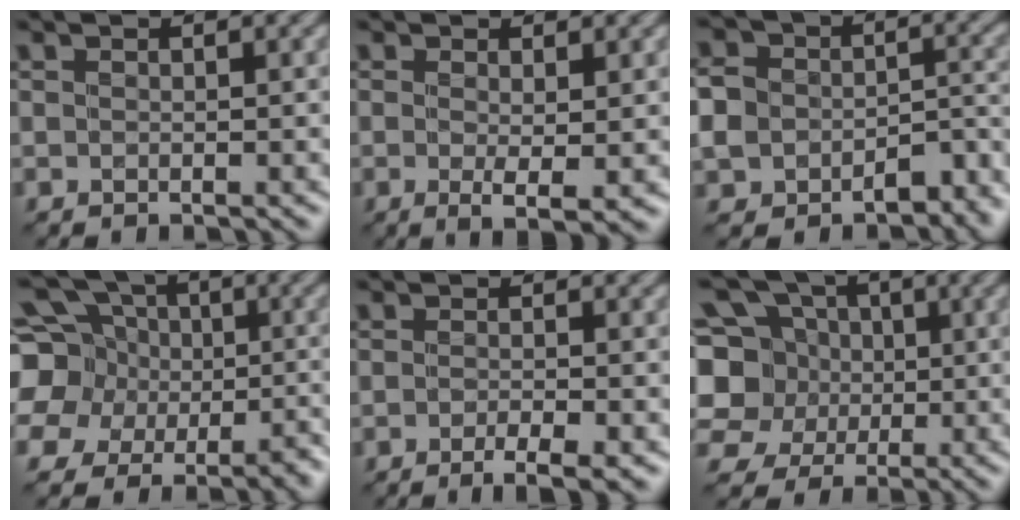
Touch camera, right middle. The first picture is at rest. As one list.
[{"total": 2.5, "force": [0.1, 0.5, 2.4], "torque": [-0.046, -0.009, 0.002]}, {"total": 10.2, "force": [-5.9, 7.3, 3.9], "torque": [-0.077, -0.010, -0.094]}, {"total": 12.2, "force": [-0.2, 11.1, 5.1], "torque": [-0.154, 0.008, -0.019]}, {"total": 3.0, "force": [-1.5, 0.6, 2.5], "torque": [-0.045, -0.001, -0.027]}, {"total": 10.5, "force": [1.2, 9.3, 4.7], "torque": [-0.125, 0.021, -0.015]}]